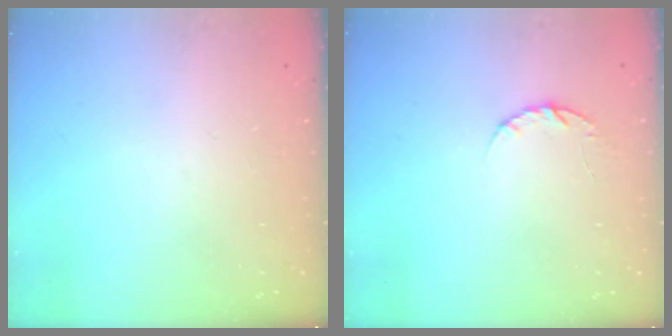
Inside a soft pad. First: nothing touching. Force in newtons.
{"total": 4.4, "press": 4.4, "slide": 0.6}